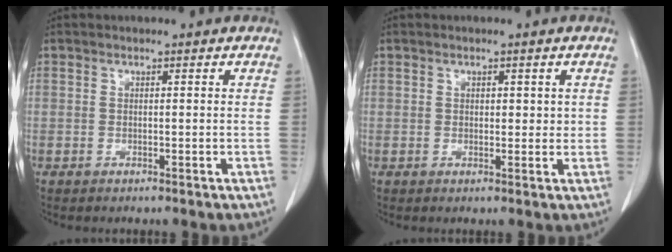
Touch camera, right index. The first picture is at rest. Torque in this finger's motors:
{"motor_torque": [-0.04, -0.01, -0.01, -0.01]}